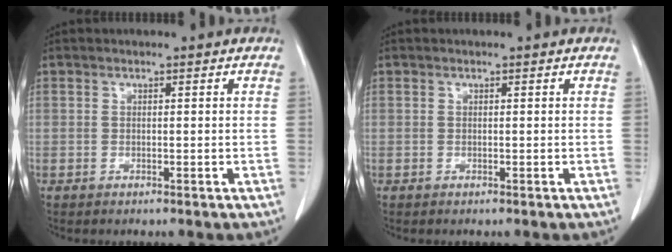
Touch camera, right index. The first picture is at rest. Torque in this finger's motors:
{"motor_torque": [-0.05, 0.00, -0.01, 0.01]}